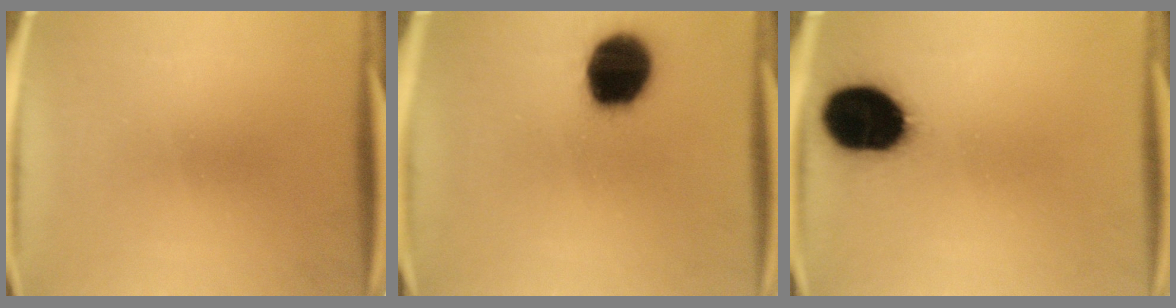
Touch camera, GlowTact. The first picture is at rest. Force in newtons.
{"total": 18.1}
{"total": 19.4}